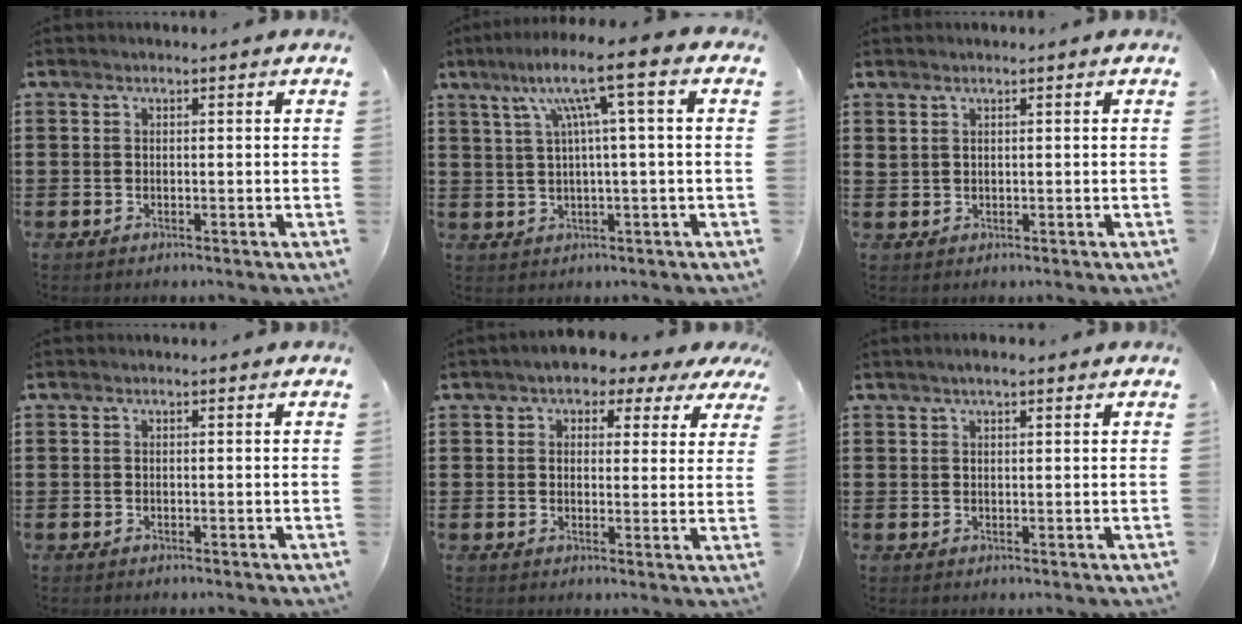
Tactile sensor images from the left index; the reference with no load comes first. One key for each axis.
{"total": 9.1, "fx": 3.0, "fy": 0.3, "fz": 8.6, "tx": -0.170, "ty": 0.002, "tz": 0.041}
{"total": 1.0, "fx": 0.9, "fy": 0.5, "fz": 0.2, "tx": -0.007, "ty": 0.003, "tz": 0.017}
{"total": 0.0}
{"total": 3.4, "fx": 2.5, "fy": 2.0, "fz": 1.1, "tx": -0.032, "ty": -0.006, "tz": 0.036}
{"total": 1.8, "fx": 1.4, "fy": 0.4, "fz": 1.1, "tx": -0.023, "ty": 0.003, "tz": 0.024}